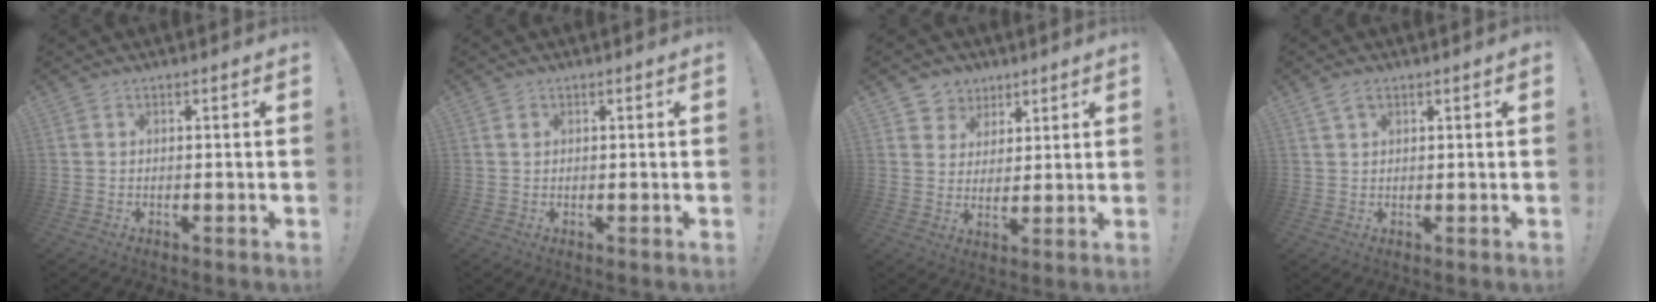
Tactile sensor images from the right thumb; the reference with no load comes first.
{"total": 0.8, "force": [0.3, 0.7, 0.3], "torque": [0.009, -0.002, 0.002]}
{"total": 6.8, "force": [3.2, 5.9, 0.4], "torque": [-0.009, -0.024, 0.068]}
{"total": 2.9, "force": [1.6, 1.3, 2.0], "torque": [-0.034, -0.003, 0.030]}